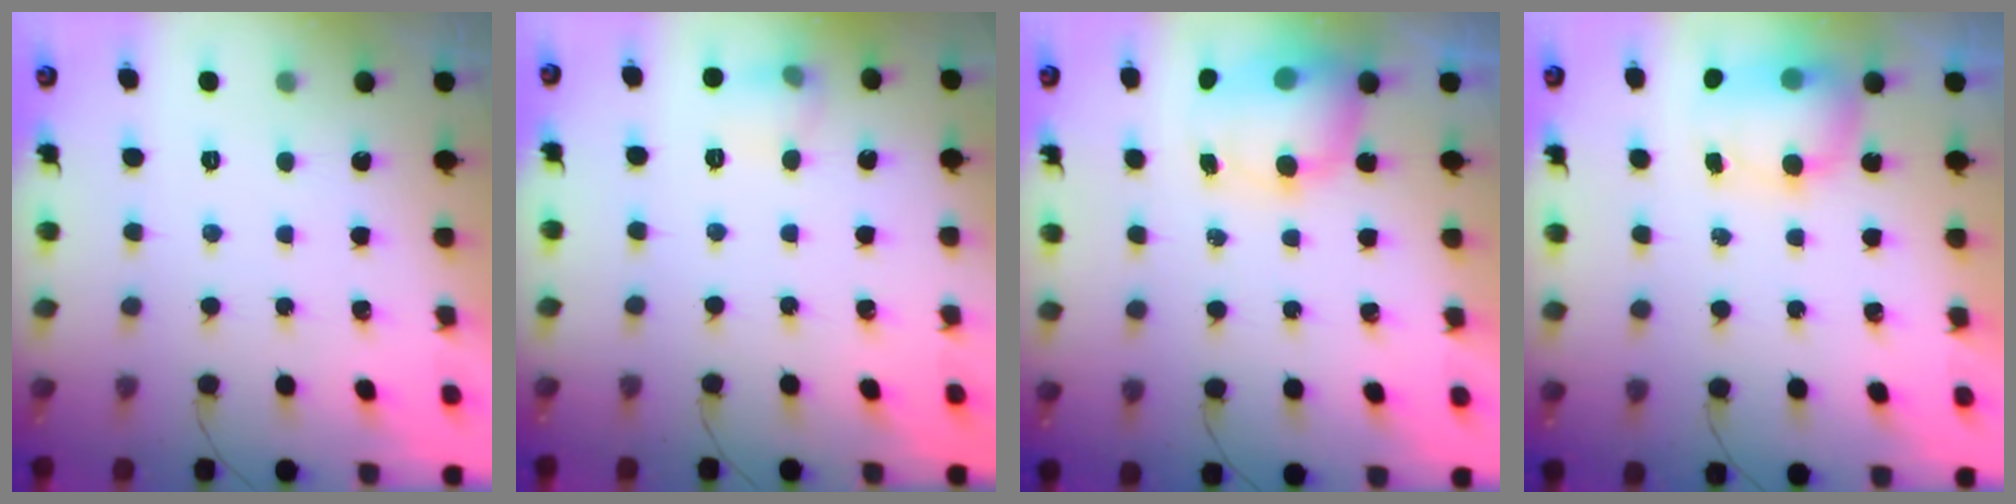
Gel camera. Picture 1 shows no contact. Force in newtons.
{"total": 5.9, "press": 5.7, "slide": 1.4}
{"total": 8.0, "press": 7.7, "slide": 2.2}
{"total": 8.6, "press": 7.8, "slide": 3.7}